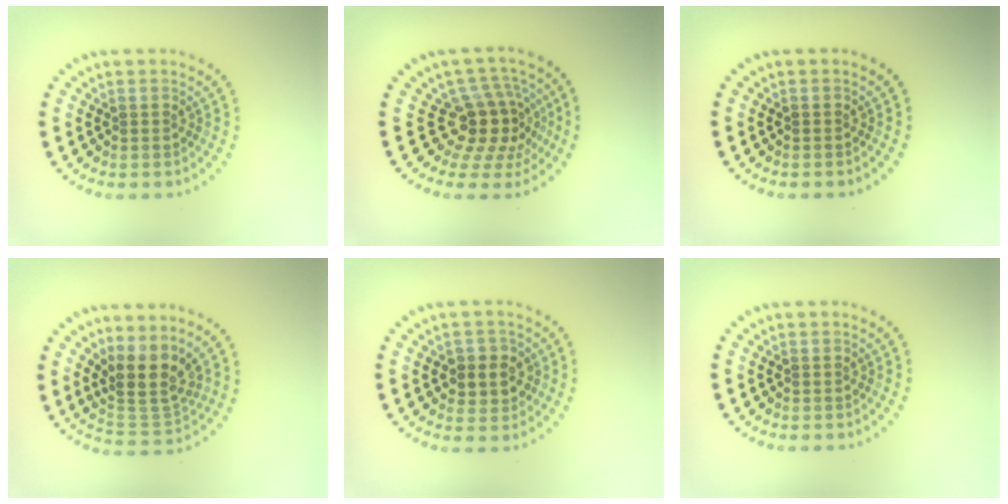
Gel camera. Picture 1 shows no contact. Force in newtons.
{"total": 4.7, "press": 3.5, "slide": 3.2}
{"total": 0.0}
{"total": 4.1, "press": 3.1, "slide": 2.6}
{"total": 2.9, "press": 2.8, "slide": 0.9}
{"total": 0.0}